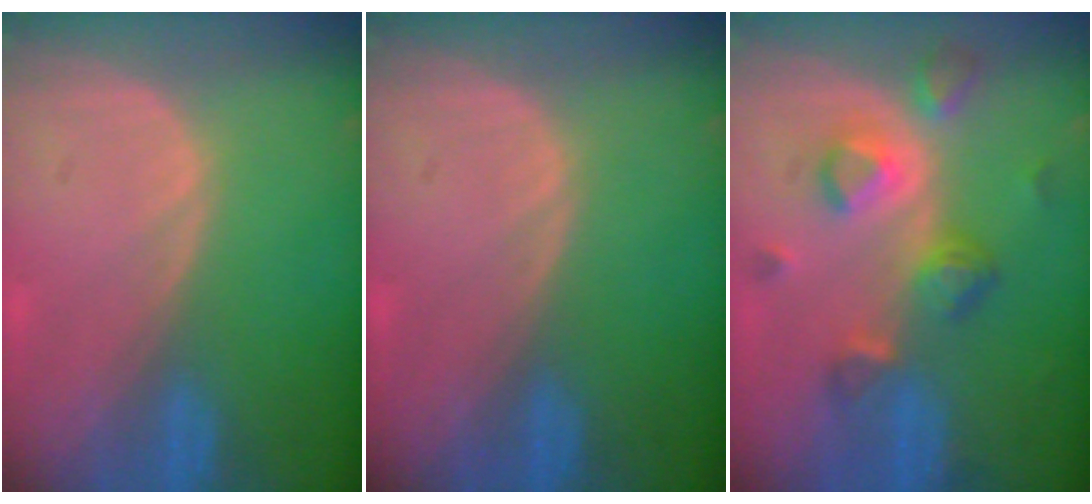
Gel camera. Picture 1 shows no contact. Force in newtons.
{"total": 0.0}
{"total": 7.8, "press": 7.0, "slide": 3.5}